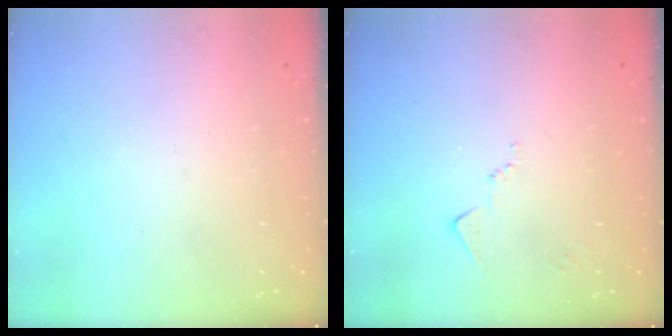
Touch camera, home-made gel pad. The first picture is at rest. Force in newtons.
{"total": 7.8, "press": 7.8, "slide": 0.5}